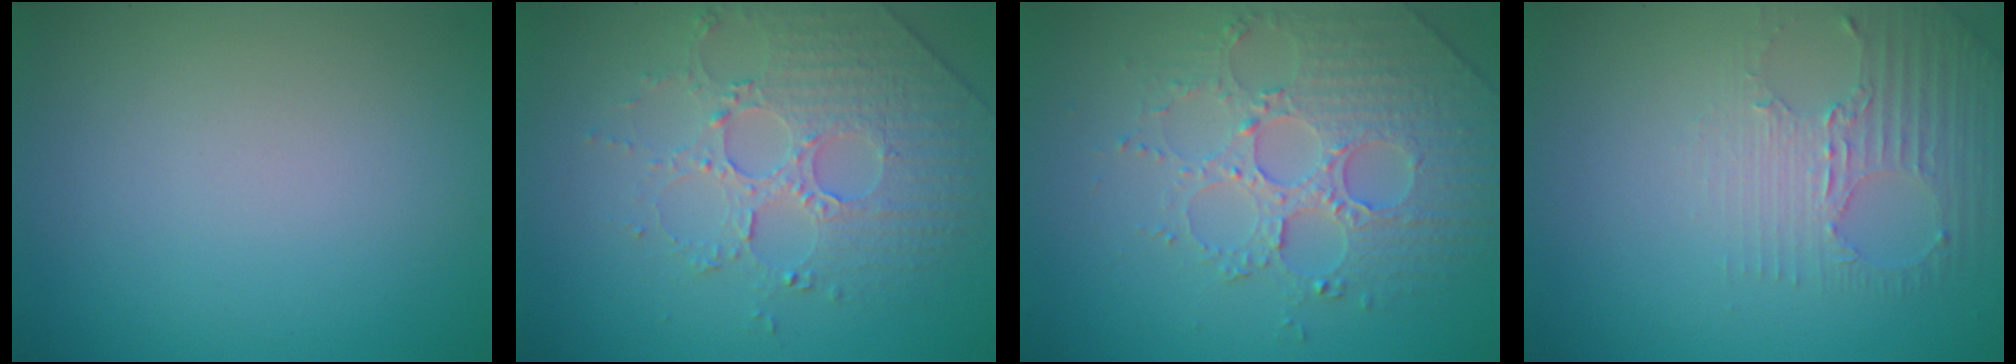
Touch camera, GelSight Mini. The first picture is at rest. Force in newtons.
{"total": 4.8, "press": 3.7, "slide": 3.0}
{"total": 4.2, "press": 4.0, "slide": 1.3}
{"total": 2.9, "press": 2.3, "slide": 1.8}